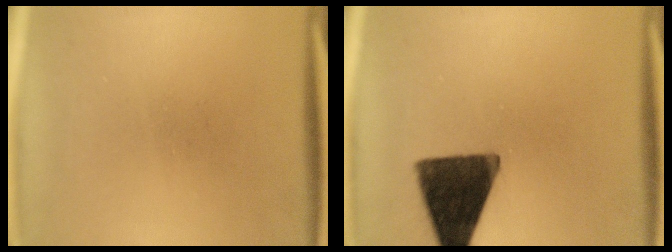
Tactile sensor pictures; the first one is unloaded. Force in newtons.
{"total": 14.5}